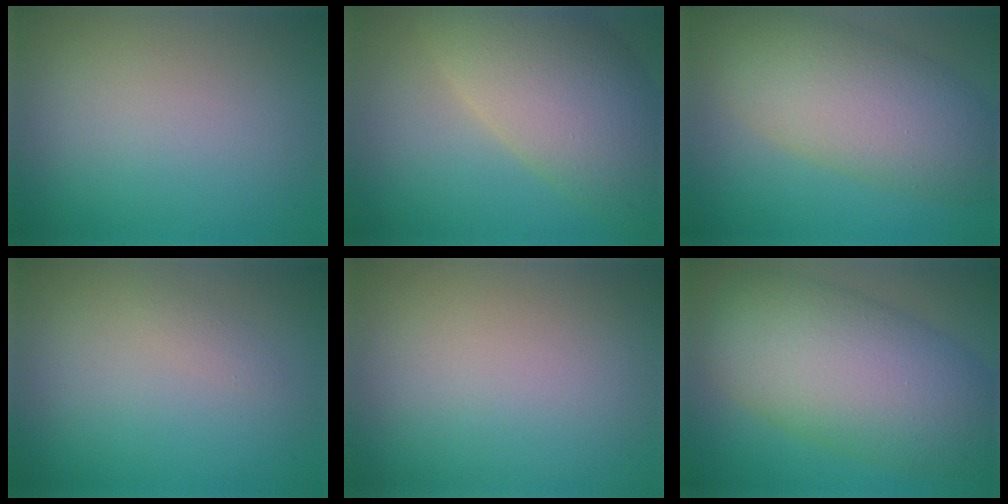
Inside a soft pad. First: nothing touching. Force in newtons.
{"total": 10.7, "press": 10.7, "slide": 1.0}
{"total": 8.7, "press": 8.7, "slide": 0.4}
{"total": 0.7, "press": 0.7, "slide": 0.1}
{"total": 0.0}
{"total": 11.8, "press": 11.8, "slide": 0.3}